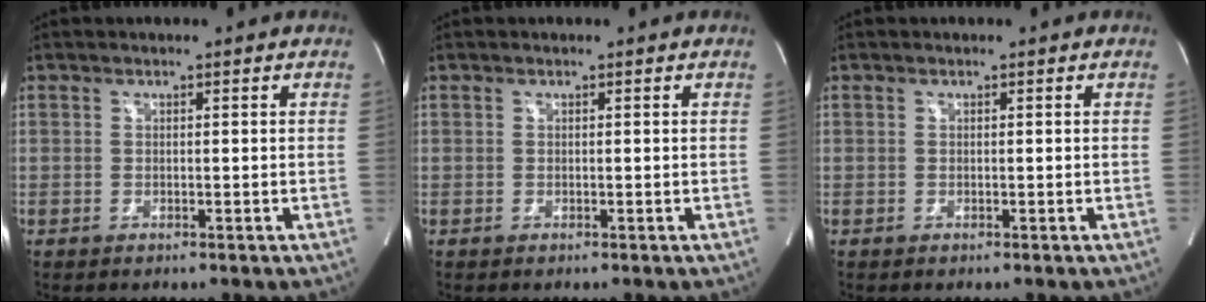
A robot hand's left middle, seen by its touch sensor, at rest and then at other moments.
{"total": 0.0}
{"total": 0.0}